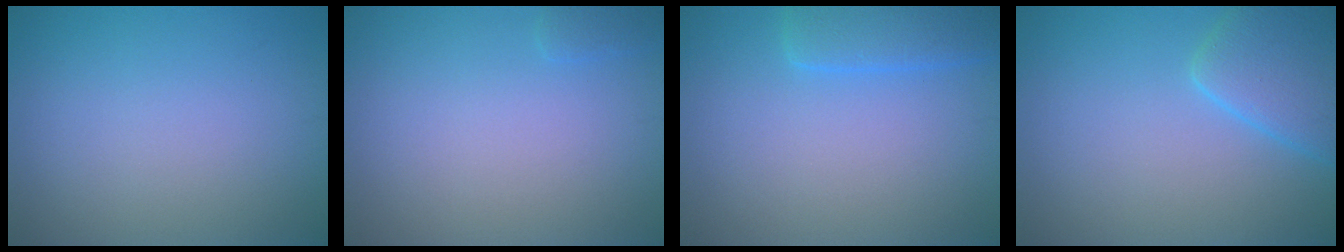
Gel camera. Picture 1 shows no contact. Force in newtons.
{"total": 0.7, "press": 0.7, "slide": 0.0}
{"total": 3.1, "press": 3.1, "slide": 0.3}
{"total": 4.6, "press": 4.6, "slide": 0.4}